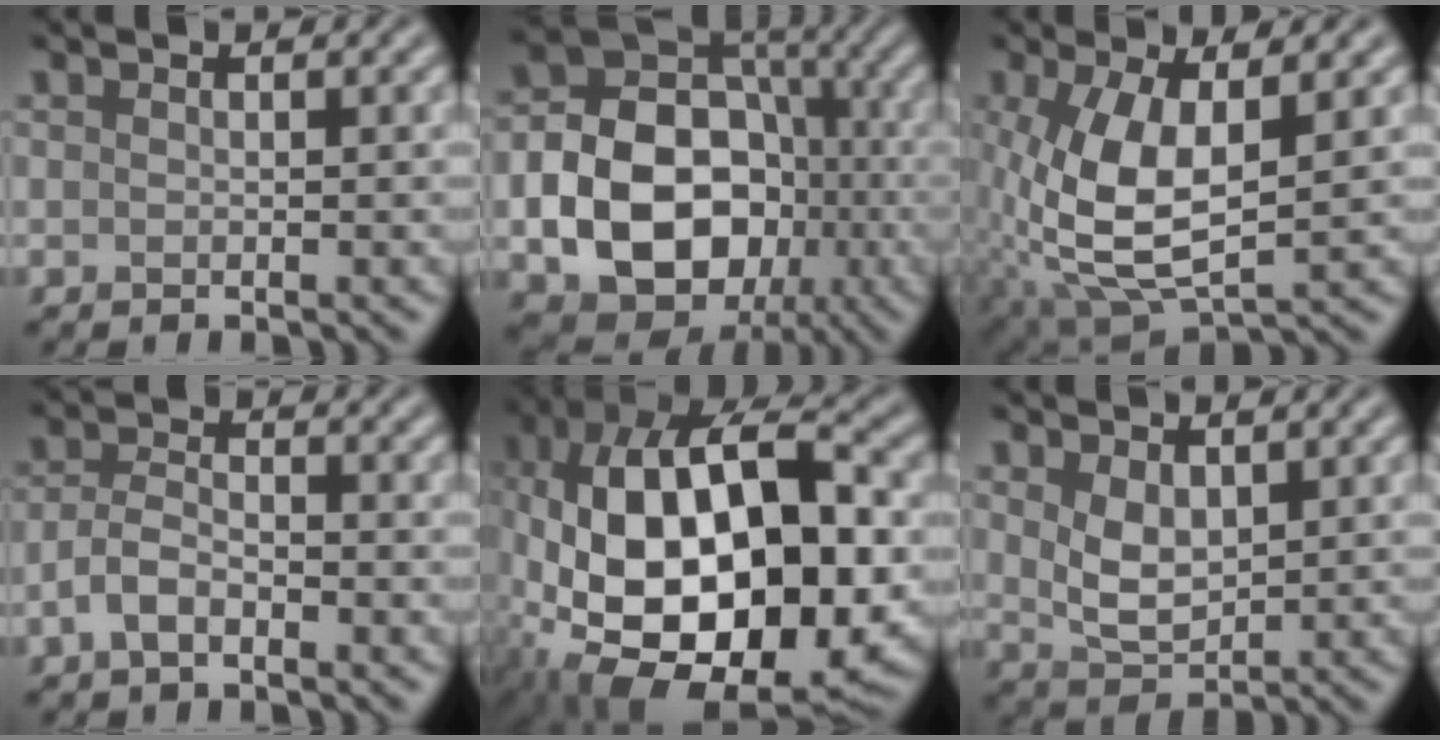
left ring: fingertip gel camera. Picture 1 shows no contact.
{"total": 12.6, "force": [-3.0, 9.3, 7.9], "torque": [-0.126, -0.005, -0.063]}
{"total": 7.7, "force": [0.1, 3.5, 6.9], "torque": [-0.154, -0.004, 0.005]}
{"total": 2.9, "force": [-1.4, 1.4, 2.2], "torque": [-0.044, 0.004, -0.035]}
{"total": 19.9, "force": [-3.1, 11.0, 16.3], "torque": [-0.282, -0.009, -0.036]}
{"total": 3.5, "force": [1.0, 2.1, 2.6], "torque": [-0.061, -0.004, 0.027]}